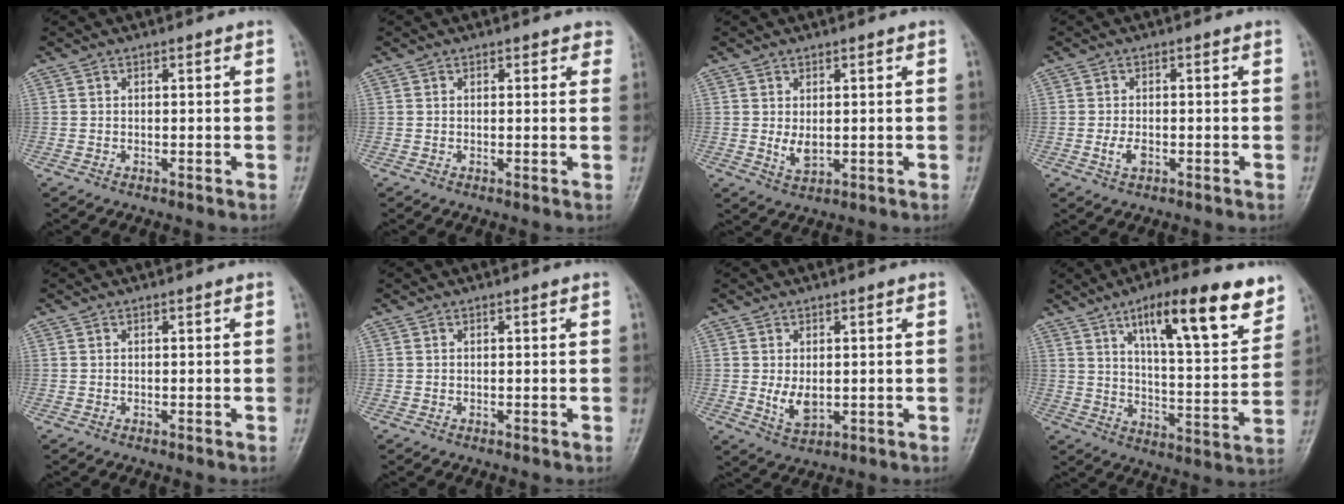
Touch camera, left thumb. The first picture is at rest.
{"total": 2.2, "force": [1.5, 1.2, 1.0], "torque": [0.018, -0.002, 0.009]}
{"total": 3.3, "force": [0.4, 1.9, 2.7], "torque": [-0.042, -0.011, 0.014]}
{"total": 2.5, "force": [-0.8, 1.4, 1.9], "torque": [-0.039, 0.000, -0.014]}
{"total": 0.0}
{"total": 0.0}
{"total": 4.5, "force": [0.1, 2.7, 3.6], "torque": [-0.057, -0.013, 0.010]}
{"total": 18.7, "force": [11.0, 5.2, 14.2], "torque": [-0.174, -0.050, 0.171]}